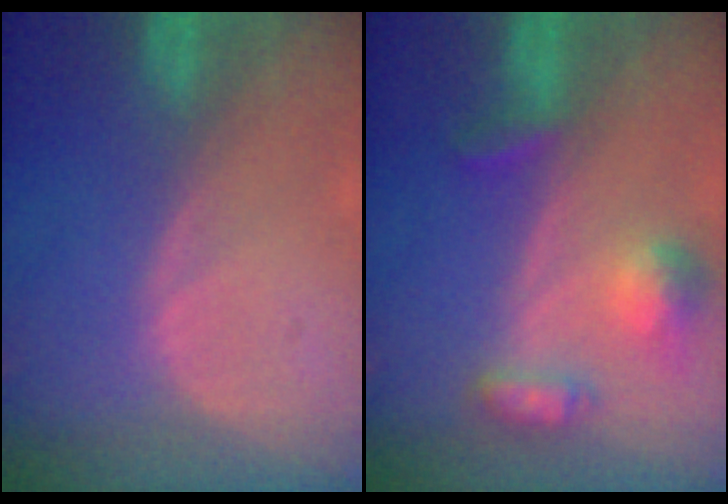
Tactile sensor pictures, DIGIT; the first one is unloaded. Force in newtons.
{"total": 5.9, "press": 5.8, "slide": 1.2}